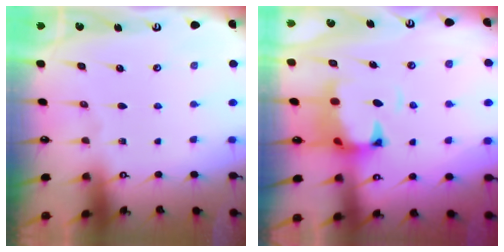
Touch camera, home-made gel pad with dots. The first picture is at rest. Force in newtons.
{"total": 2.8, "press": 2.4, "slide": 1.3}